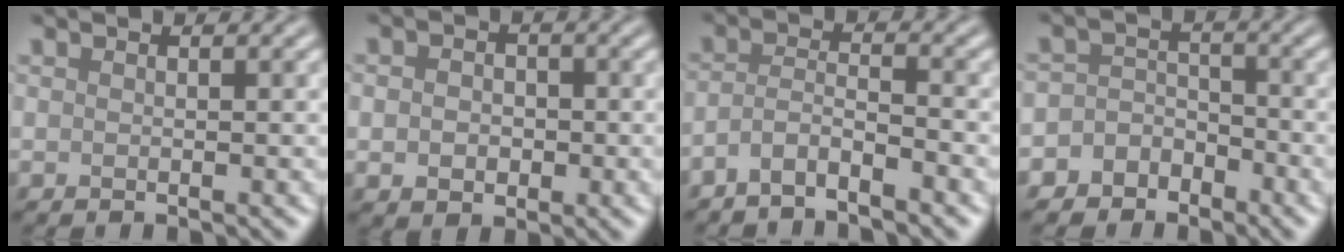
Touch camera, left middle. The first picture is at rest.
{"total": 2.9, "force": [-0.2, 2.3, 1.7], "torque": [-0.020, -0.004, -0.012]}
{"total": 2.8, "force": [-2.2, 0.5, 1.6], "torque": [-0.032, 0.003, -0.052]}
{"total": 4.0, "force": [-2.7, 3.0, 0.2], "torque": [0.040, 0.007, -0.063]}